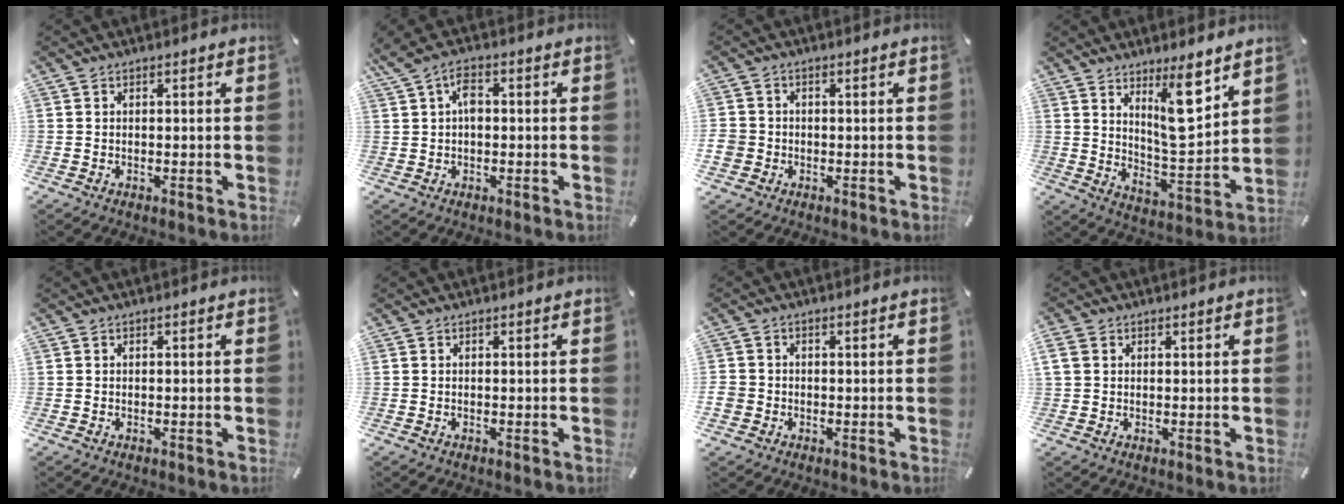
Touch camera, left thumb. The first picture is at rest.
{"total": 4.6, "force": [0.5, 2.9, 3.6], "torque": [-0.071, 0.011, 0.008]}
{"total": 3.8, "force": [-0.7, 3.6, 0.8], "torque": [-0.019, 0.004, -0.013]}
{"total": 13.2, "force": [7.1, 4.3, 10.2], "torque": [-0.142, -0.044, 0.120]}
{"total": 0.0}
{"total": 0.0}
{"total": 2.8, "force": [-0.6, 2.7, 0.5], "torque": [-0.005, 0.005, -0.012]}
{"total": 2.4, "force": [0.9, 1.9, 1.1], "torque": [-0.024, 0.005, 0.017]}